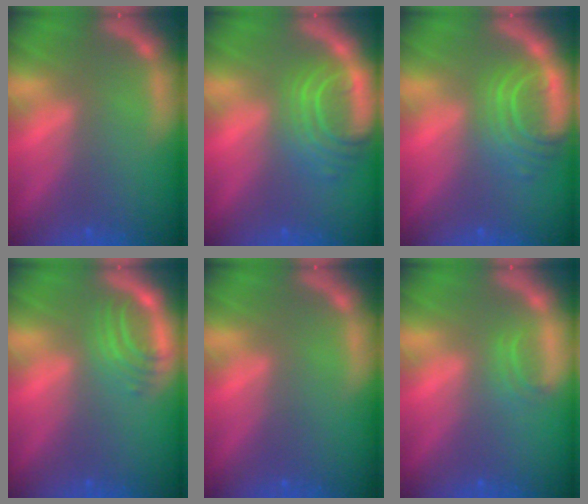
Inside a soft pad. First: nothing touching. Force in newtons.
{"total": 6.1}
{"total": 5.5}
{"total": 3.4}
{"total": 0.0}
{"total": 1.4}